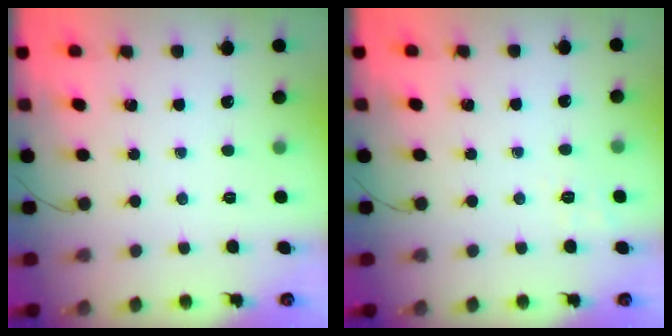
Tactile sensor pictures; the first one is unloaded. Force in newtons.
{"total": 2.1, "press": 1.2, "slide": 1.8}